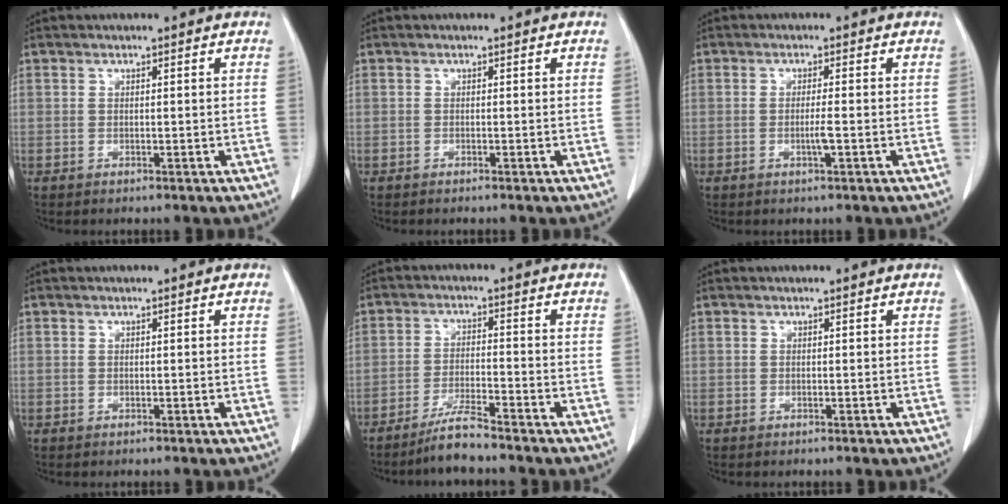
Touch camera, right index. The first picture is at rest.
{"total": 0.0}
{"total": 2.1, "force": [-0.6, -0.2, 2.0], "torque": [-0.040, -0.003, -0.011]}
{"total": 0.0}
{"total": 5.0, "force": [-4.4, -0.4, 2.4], "torque": [-0.049, -0.019, -0.084]}
{"total": 0.0}